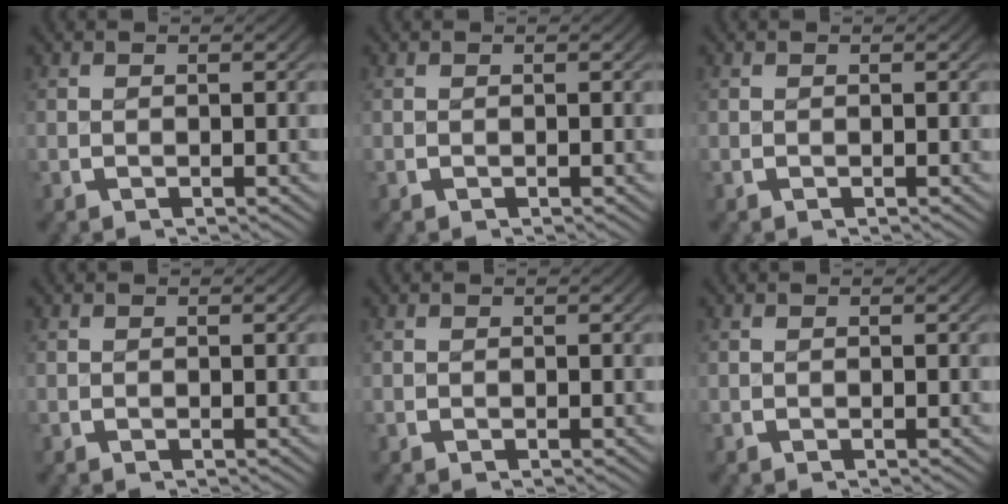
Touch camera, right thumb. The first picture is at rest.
{"total": 0.0}
{"total": 0.0}
{"total": 0.0}
{"total": 0.0}
{"total": 0.0}